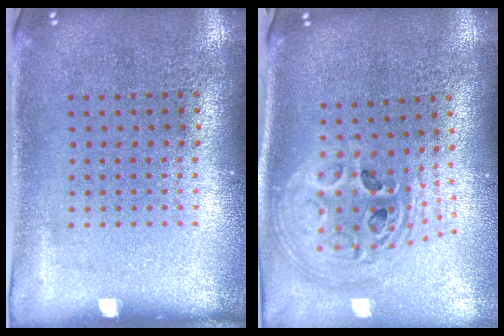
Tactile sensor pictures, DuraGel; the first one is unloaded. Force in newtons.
{"total": 2.5, "press": 1.8, "slide": 1.7}